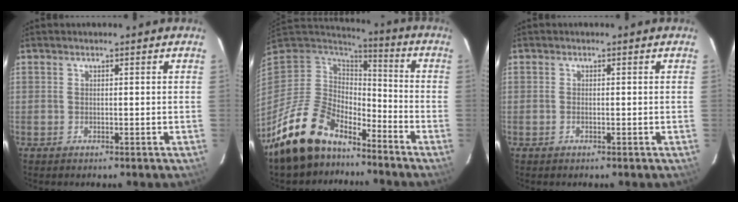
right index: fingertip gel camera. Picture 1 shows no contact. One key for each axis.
{"total": 16.8, "fx": -12.9, "fy": 7.9, "fz": 7.4, "tx": -0.167, "ty": -0.007, "tz": -0.225}
{"total": 0.6, "fx": -0.3, "fy": 0.3, "fz": 0.3, "tx": -0.008, "ty": -0.002, "tz": -0.005}